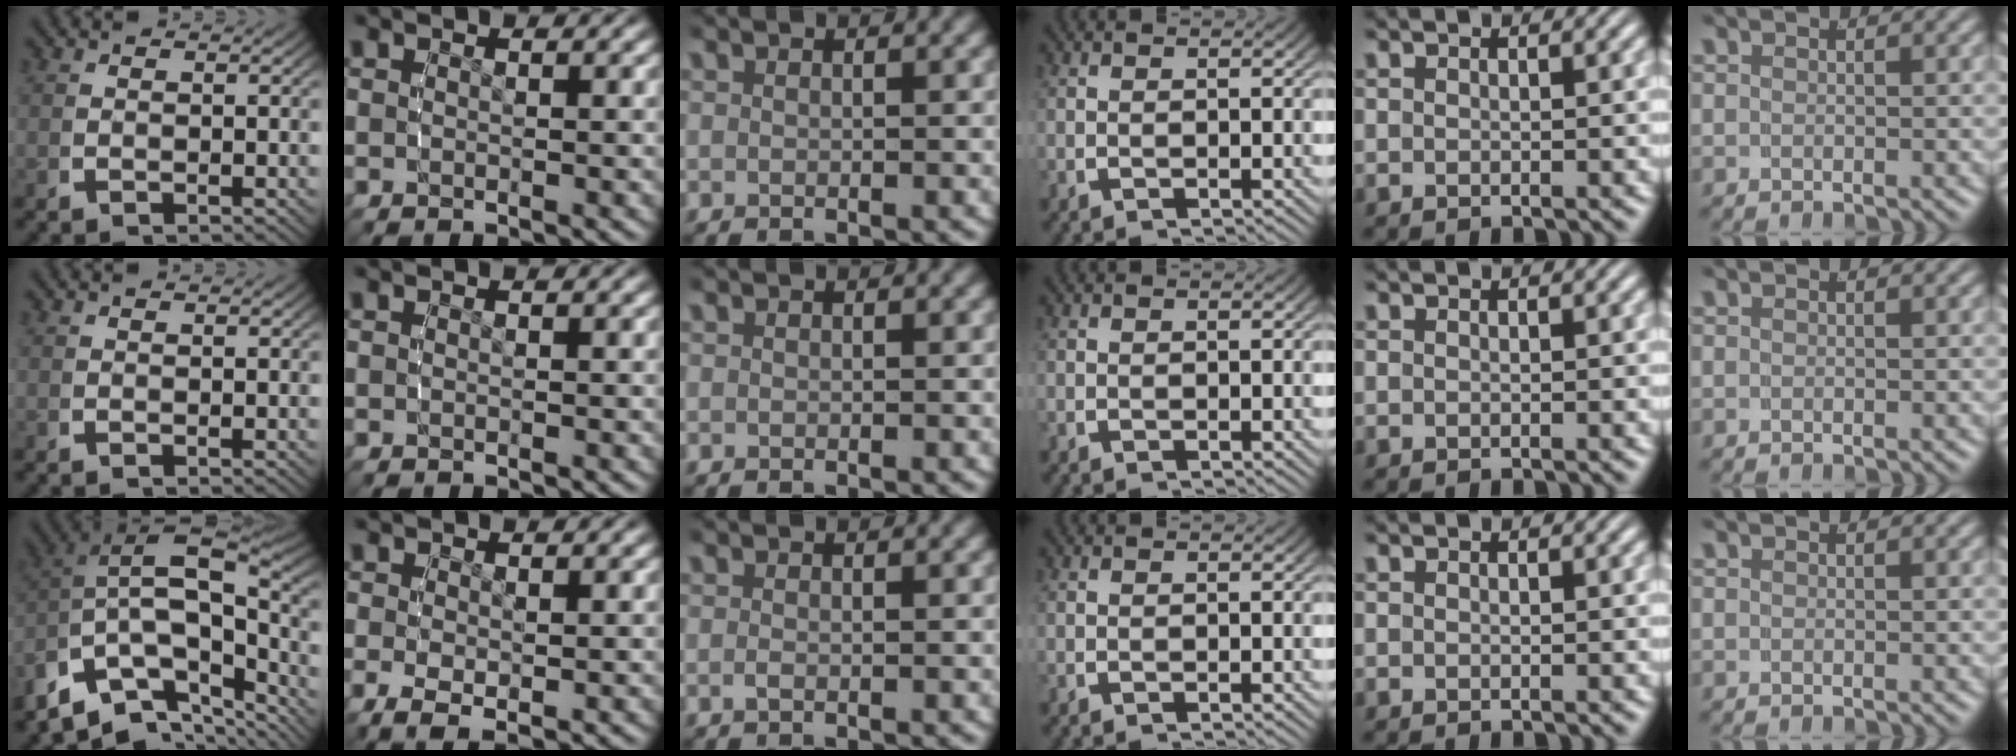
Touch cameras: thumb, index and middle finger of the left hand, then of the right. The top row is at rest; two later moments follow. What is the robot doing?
{"motion": "grasp_and_lifting", "object": "backpack"}